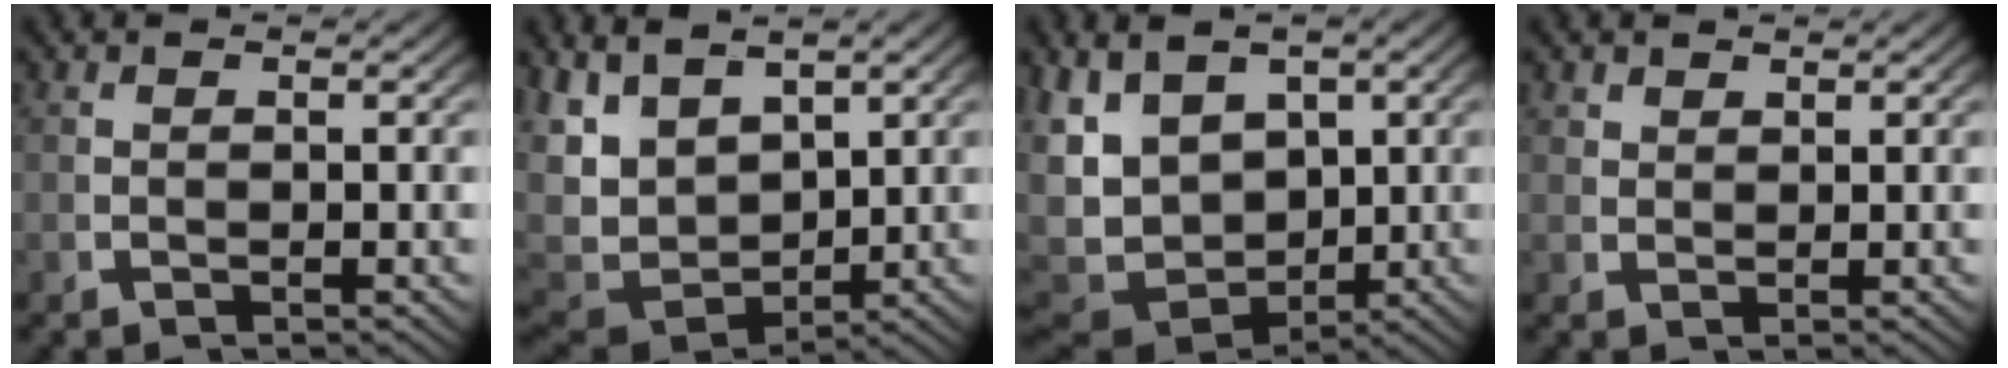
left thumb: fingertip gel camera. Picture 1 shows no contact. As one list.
[{"total": 9.2, "force": [1.5, 6.8, 6.0], "torque": [-0.149, -0.025, 0.038]}, {"total": 11.4, "force": [0.3, 8.8, 7.4], "torque": [-0.176, -0.037, 0.020]}, {"total": 1.4, "force": [1.4, 0.1, 0.1], "torque": [0.000, -0.003, 0.035]}]